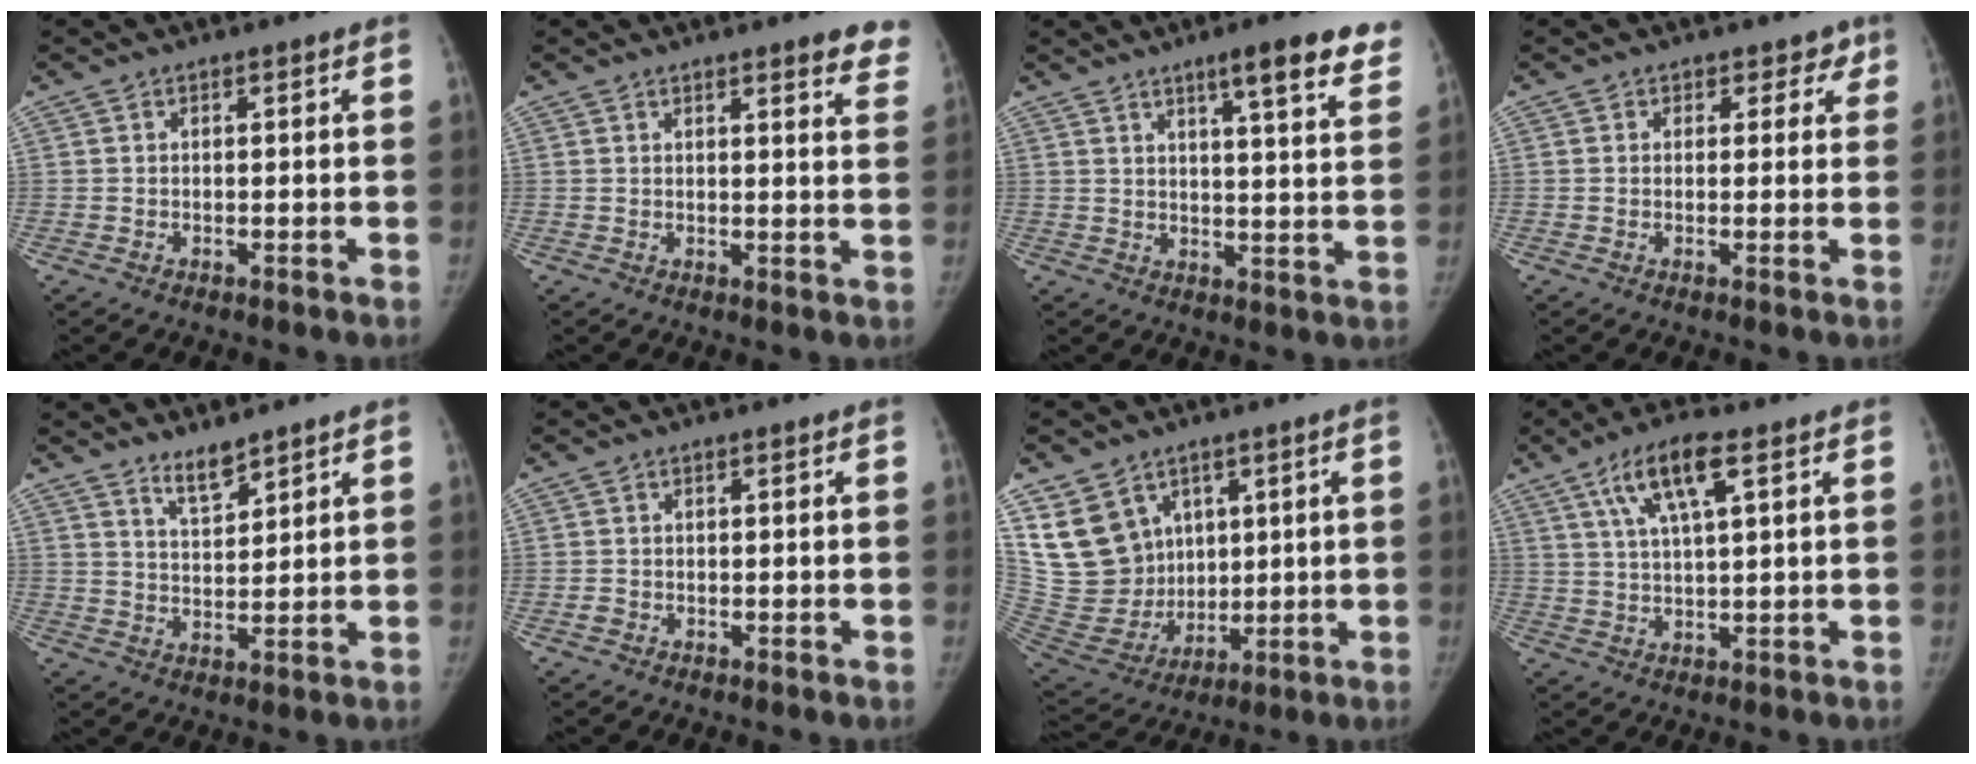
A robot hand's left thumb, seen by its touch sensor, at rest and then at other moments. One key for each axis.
{"total": 6.8, "fx": 5.7, "fy": 1.7, "fz": 3.4, "tx": -0.011, "ty": -0.028, "tz": 0.049}
{"total": 11.5, "fx": 8.0, "fy": 1.9, "fz": 8.1, "tx": -0.083, "ty": -0.041, "tz": 0.096}
{"total": 2.9, "fx": 1.6, "fy": 2.4, "fz": 0.4, "tx": 0.033, "ty": -0.004, "tz": 0.008}
{"total": 4.5, "fx": 3.9, "fy": 1.0, "fz": 1.9, "tx": -0.025, "ty": -0.036, "tz": 0.074}
{"total": 0.8, "fx": -0.3, "fy": 0.6, "fz": 0.3, "tx": -0.003, "ty": 0.000, "tz": -0.007}
{"total": 15.9, "fx": 7.1, "fy": 12.6, "fz": 6.4, "tx": -0.100, "ty": -0.017, "tz": 0.165}
{"total": 9.1, "fx": 4.3, "fy": 2.1, "fz": 7.8, "tx": -0.154, "ty": -0.004, "tz": 0.082}